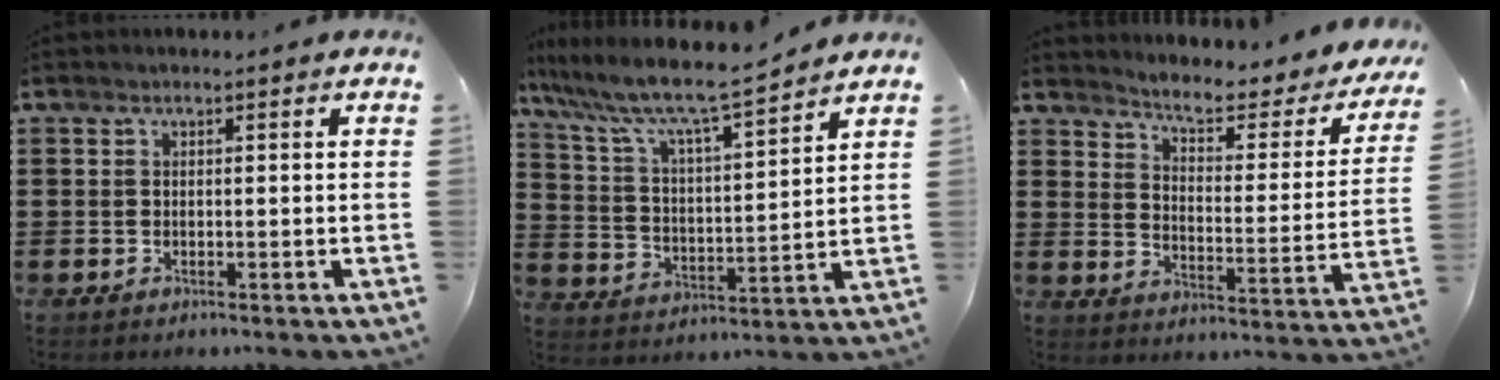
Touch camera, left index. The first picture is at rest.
{"total": 8.4, "force": [7.2, 0.6, 4.4], "torque": [-0.117, -0.045, 0.117]}
{"total": 4.6, "force": [4.1, 0.6, 2.2], "torque": [-0.056, -0.033, 0.059]}